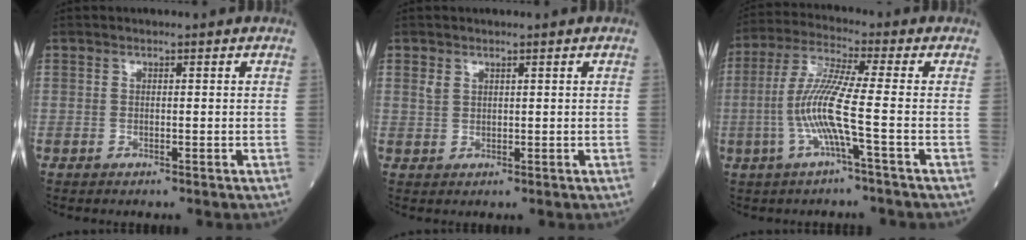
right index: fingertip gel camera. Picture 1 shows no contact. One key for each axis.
{"total": 2.0, "fx": 1.5, "fy": 1.2, "fz": 0.6, "tx": -0.011, "ty": 0.001, "tz": 0.033}
{"total": 9.1, "fx": -2.0, "fy": -0.5, "fz": 8.8, "tx": -0.187, "ty": 0.004, "tz": -0.047}